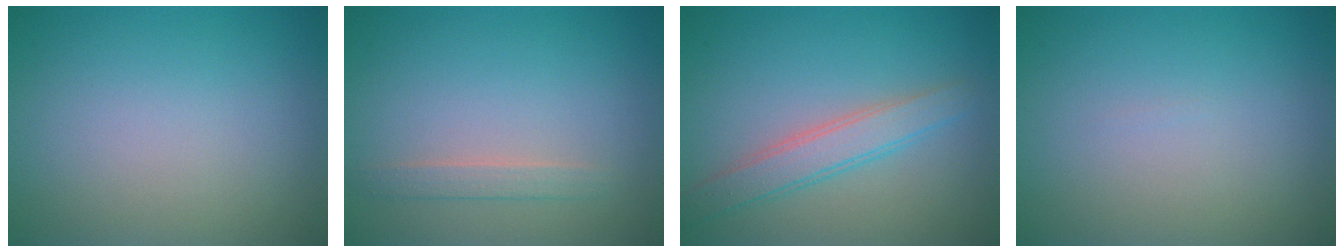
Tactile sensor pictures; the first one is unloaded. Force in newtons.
{"total": 1.3, "press": 1.3, "slide": 0.1}
{"total": 3.1, "press": 3.1, "slide": 0.1}
{"total": 0.0}